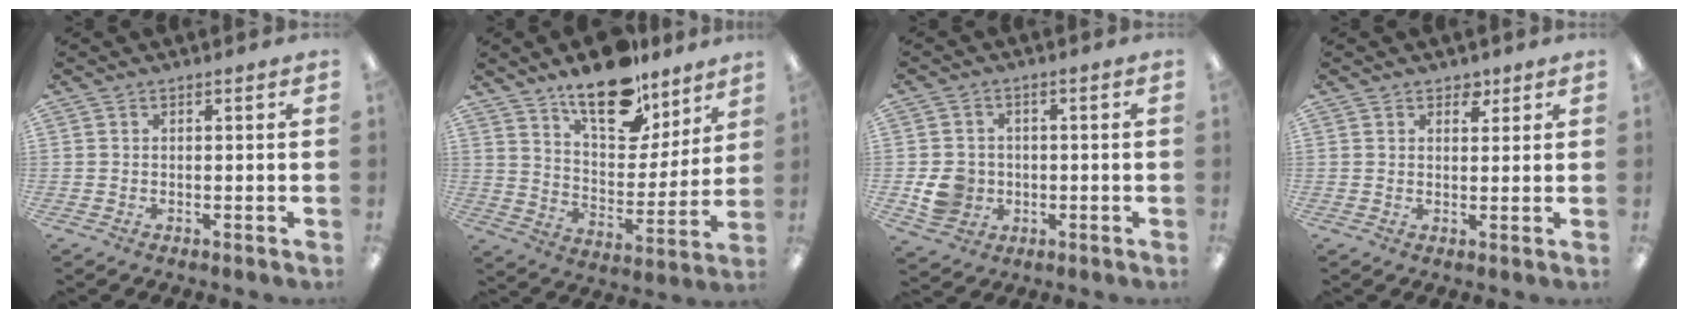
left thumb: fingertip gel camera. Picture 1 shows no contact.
{"total": 18.0, "force": [13.5, 7.8, 9.0], "torque": [-0.139, -0.085, 0.234]}
{"total": 7.0, "force": [-1.3, 6.3, 2.6], "torque": [-0.054, 0.010, -0.022]}
{"total": 2.9, "force": [2.2, 1.7, 0.9], "torque": [0.004, -0.011, 0.036]}